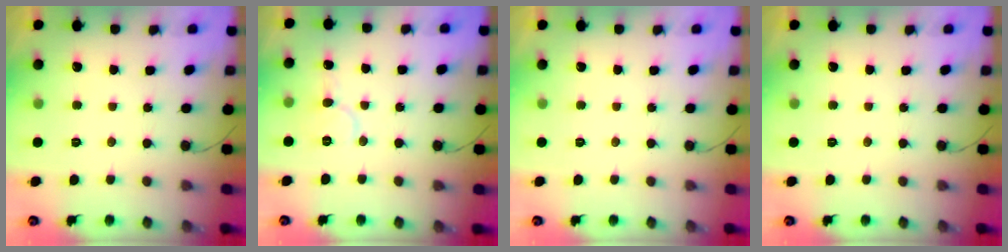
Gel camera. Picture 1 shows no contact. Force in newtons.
{"total": 6.1, "press": 6.1, "slide": 0.5}
{"total": 0.0}
{"total": 0.0}